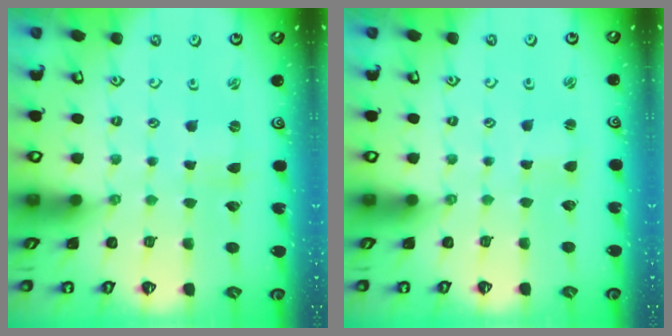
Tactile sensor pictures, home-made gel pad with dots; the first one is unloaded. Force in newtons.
{"total": 1.1, "press": 1.1, "slide": 0.1}